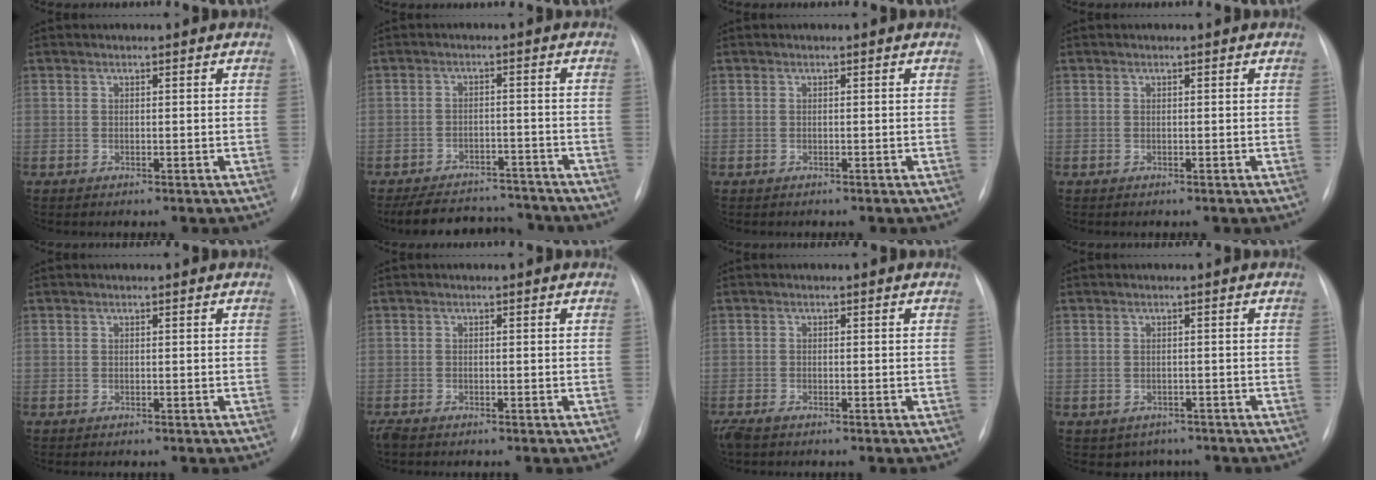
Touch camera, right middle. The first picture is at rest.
{"total": 12.2, "force": [-11.2, 4.1, 2.9], "torque": [-0.046, 0.012, -0.150]}
{"total": 0.0}
{"total": 0.0}
{"total": 0.0}
{"total": 1.7, "force": [-1.3, 0.5, 0.9], "torque": [-0.020, -0.005, -0.023]}
{"total": 2.6, "force": [-2.0, 0.9, 1.5], "torque": [-0.035, -0.008, -0.033]}
{"total": 3.6, "force": [-2.6, 2.5, 0.4], "torque": [-0.001, 0.010, -0.032]}